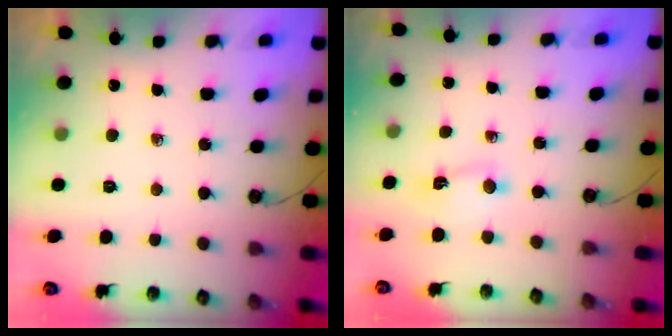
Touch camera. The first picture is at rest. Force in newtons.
{"total": 1.4, "press": 1.4, "slide": 0.3}